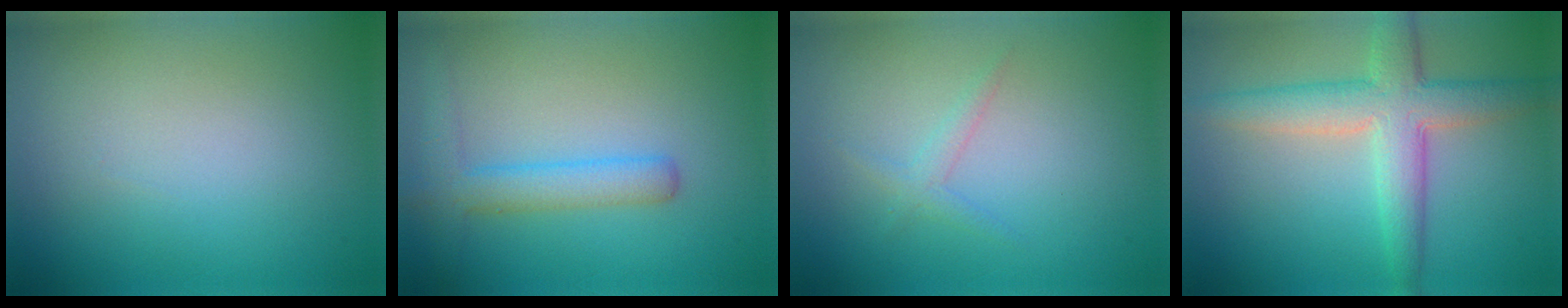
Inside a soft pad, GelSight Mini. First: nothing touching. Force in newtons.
{"total": 3.3, "press": 3.3, "slide": 0.2}
{"total": 1.1, "press": 1.1, "slide": 0.0}
{"total": 5.5, "press": 5.5, "slide": 0.1}